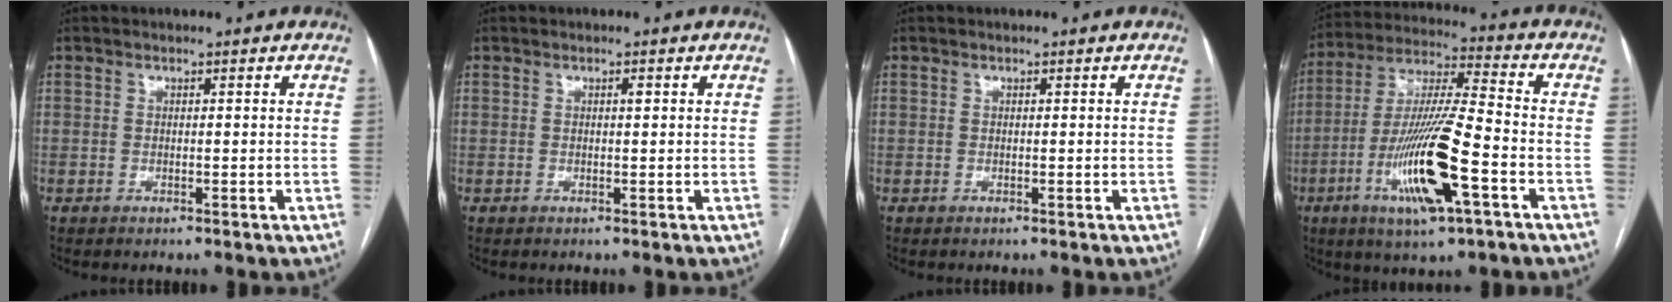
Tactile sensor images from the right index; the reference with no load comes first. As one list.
[{"total": 0.6, "force": [0.2, 0.1, 0.5], "torque": [-0.011, 0.000, 0.002]}, {"total": 0.0}, {"total": 16.6, "force": [-6.1, 1.6, 15.4], "torque": [-0.304, -0.014, -0.109]}]